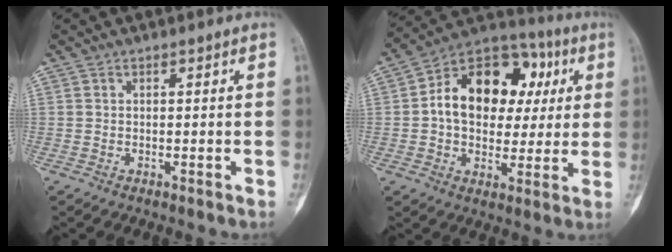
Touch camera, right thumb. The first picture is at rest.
{"total": 19.4, "force": [3.2, 13.6, 13.5], "torque": [-0.164, 0.027, 0.044]}